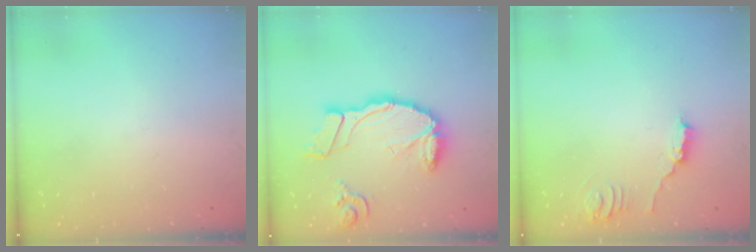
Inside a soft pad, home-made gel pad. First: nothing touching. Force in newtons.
{"total": 17.8, "press": 17.7, "slide": 2.0}
{"total": 3.8, "press": 3.8, "slide": 0.2}